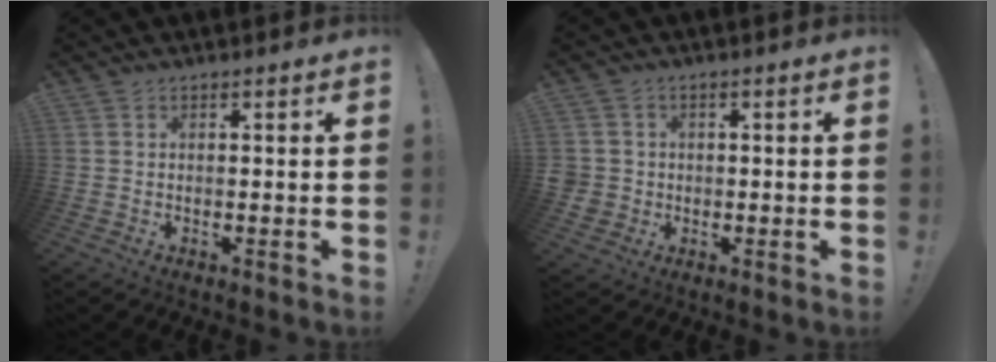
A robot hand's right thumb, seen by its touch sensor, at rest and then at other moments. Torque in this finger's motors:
{"motor_torque": [-0.12, 0.04, -0.07, 0.25, 0.05]}